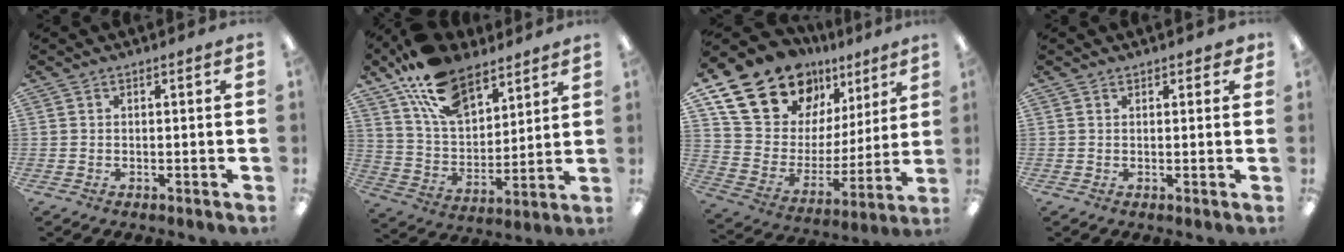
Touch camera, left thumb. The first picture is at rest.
{"total": 17.8, "force": [12.0, 9.4, 9.2], "torque": [-0.171, -0.053, 0.221]}
{"total": 21.0, "force": [14.9, 12.2, 8.5], "torque": [-0.161, -0.094, 0.281]}
{"total": 1.5, "force": [1.2, 0.8, 0.5], "torque": [-0.003, -0.001, 0.020]}